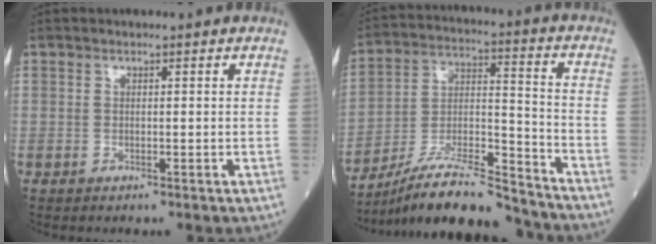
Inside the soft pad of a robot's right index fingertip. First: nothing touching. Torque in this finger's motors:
{"motor_torque": [-0.19, -0.60, 0.09, 0.03]}